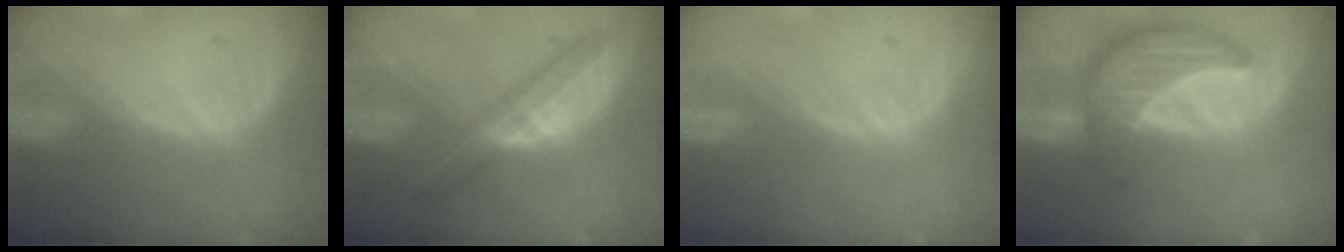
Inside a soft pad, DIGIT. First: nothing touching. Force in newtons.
{"total": 5.9, "press": 5.9, "slide": 0.1}
{"total": 0.0}
{"total": 9.4, "press": 9.3, "slide": 0.9}